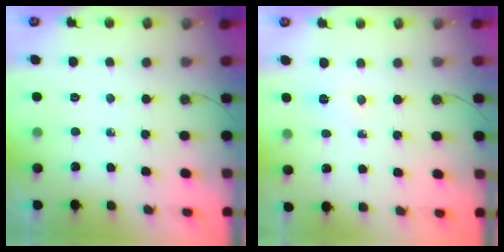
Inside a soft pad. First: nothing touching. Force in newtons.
{"total": 2.9, "press": 2.7, "slide": 1.2}